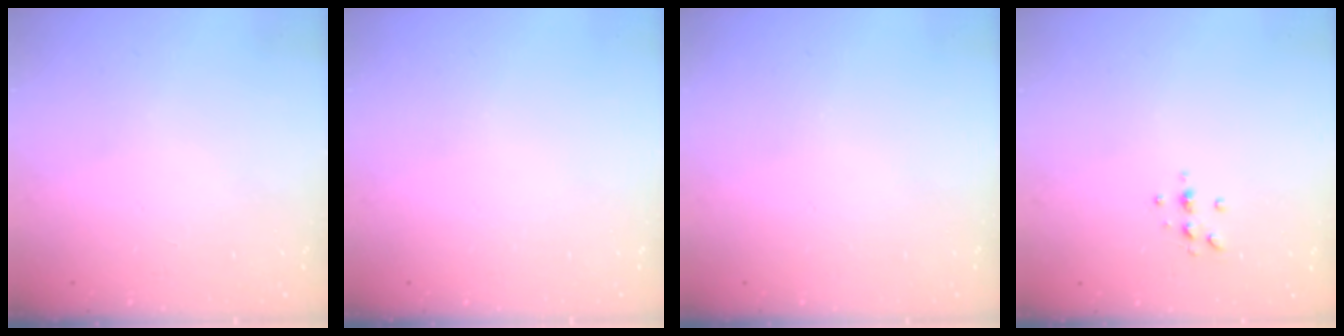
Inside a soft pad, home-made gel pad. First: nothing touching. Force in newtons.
{"total": 0.0}
{"total": 0.0}
{"total": 3.8, "press": 3.7, "slide": 0.4}